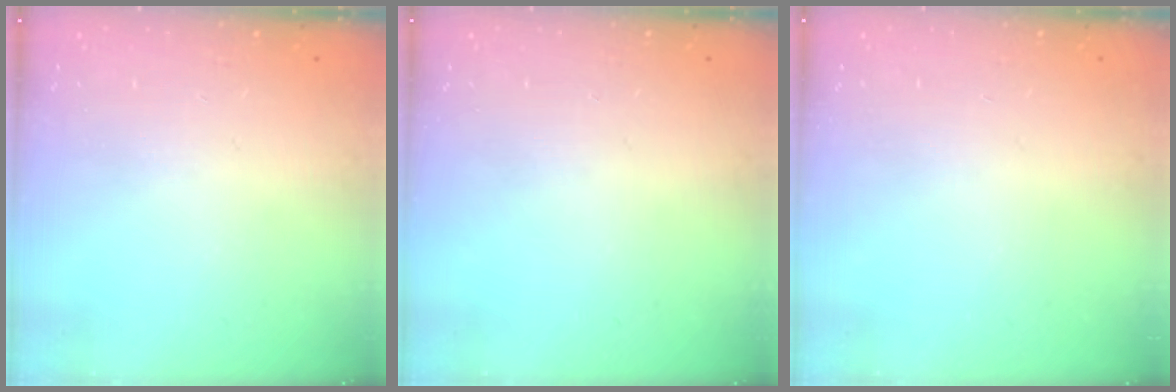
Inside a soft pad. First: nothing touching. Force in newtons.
{"total": 0.0}
{"total": 0.0}